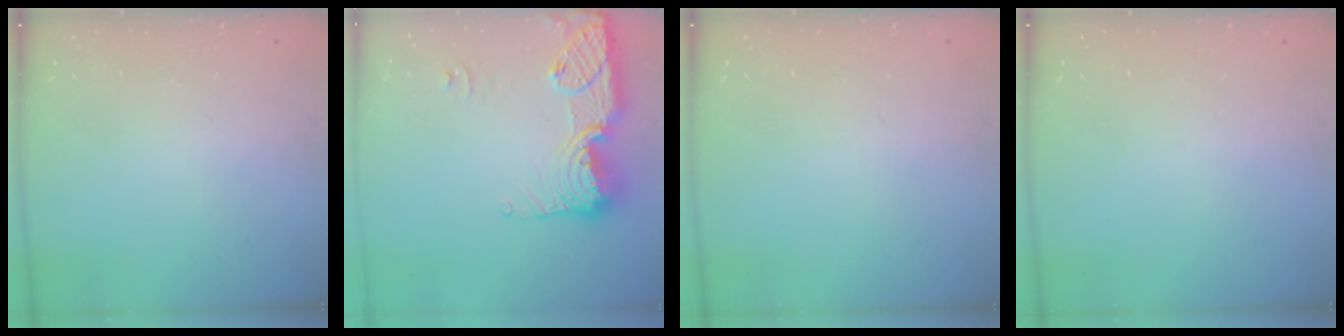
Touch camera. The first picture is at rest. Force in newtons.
{"total": 16.5, "press": 16.5, "slide": 1.1}
{"total": 0.0}
{"total": 0.0}